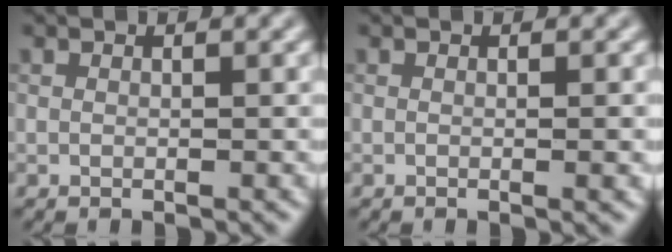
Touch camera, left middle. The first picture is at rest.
{"total": 1.2, "force": [0.0, 0.4, 1.2], "torque": [-0.006, 0.003, -0.008]}